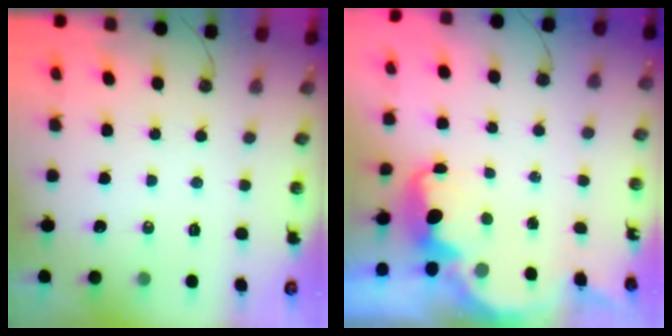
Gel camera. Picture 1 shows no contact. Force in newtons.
{"total": 2.8, "press": 2.8, "slide": 0.4}